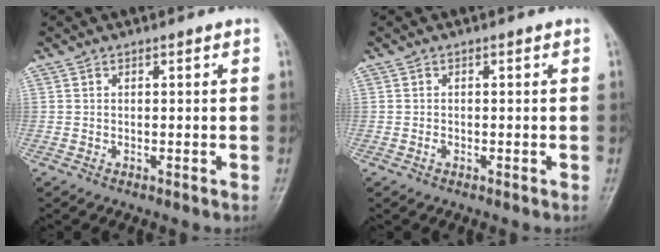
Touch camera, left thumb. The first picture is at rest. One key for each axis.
{"total": 0.7, "fx": -0.3, "fy": 0.5, "fz": 0.4, "tx": -0.005, "ty": 0.000, "tz": -0.007}